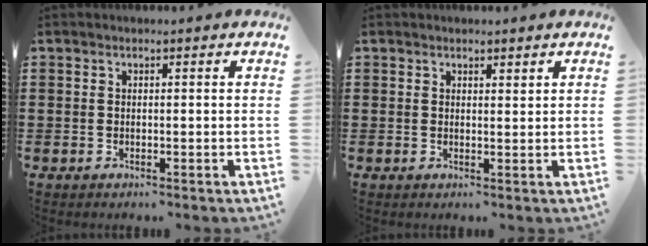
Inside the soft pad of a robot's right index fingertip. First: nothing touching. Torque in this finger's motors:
{"motor_torque": [-0.23, 0.30, 0.02, -0.01]}